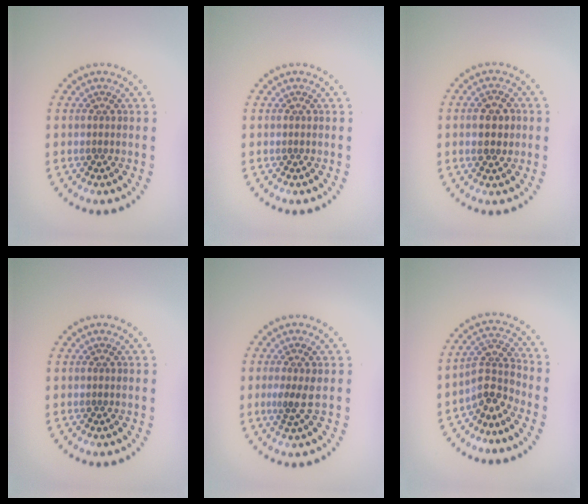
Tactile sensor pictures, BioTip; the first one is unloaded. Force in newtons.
{"total": 0.0}
{"total": 2.8, "press": 2.8, "slide": 0.2}
{"total": 0.0}
{"total": 1.5, "press": 1.2, "slide": 1.0}
{"total": 3.1, "press": 2.3, "slide": 2.1}